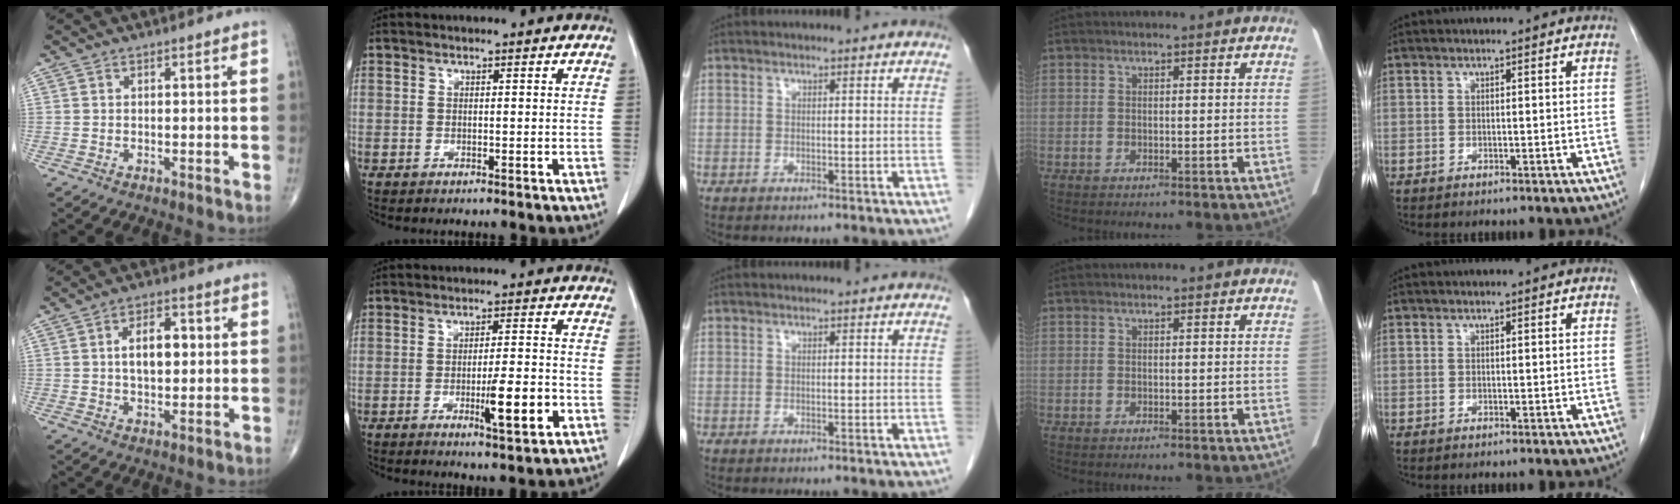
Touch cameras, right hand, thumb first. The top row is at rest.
{"thumb": {"total": 7.9, "force": [1.1, 4.4, 6.5], "torque": [-0.089, 0.008, 0.016]}, "index": {"total": 7.6, "force": [-2.7, 0.7, 7.0], "torque": [-0.107, -0.009, -0.038]}}